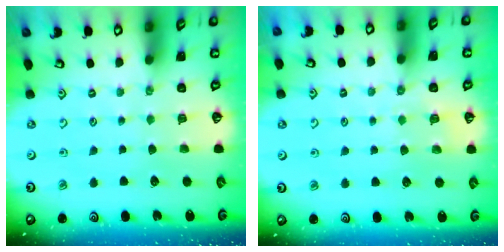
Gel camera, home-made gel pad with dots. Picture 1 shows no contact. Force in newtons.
{"total": 4.3, "press": 4.2, "slide": 0.9}